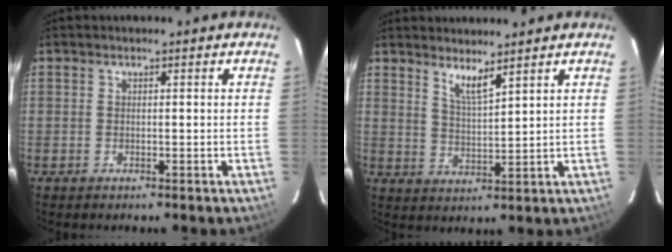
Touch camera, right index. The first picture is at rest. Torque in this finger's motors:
{"motor_torque": [-0.01, 0.12, 0.05, 0.04]}